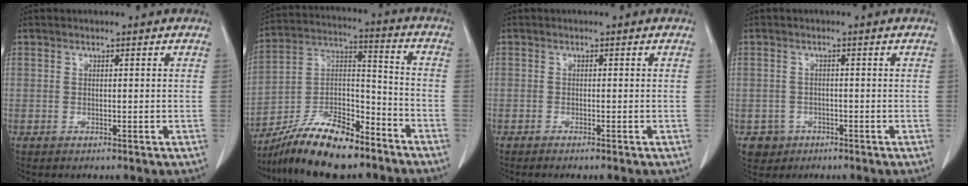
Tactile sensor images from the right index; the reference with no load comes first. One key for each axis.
{"total": 15.9, "fx": -12.7, "fy": 4.1, "fz": 8.7, "tx": -0.160, "ty": 0.016, "tz": -0.227}
{"total": 1.5, "fx": -1.2, "fy": -0.1, "fz": 0.8, "tx": -0.012, "ty": 0.000, "tz": -0.016}
{"total": 2.9, "fx": -1.3, "fy": 2.5, "fz": 0.0, "tx": 0.004, "ty": 0.011, "tz": -0.019}